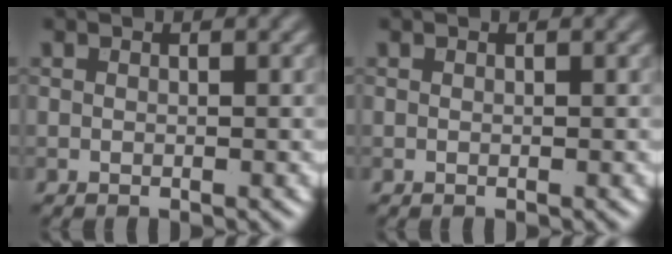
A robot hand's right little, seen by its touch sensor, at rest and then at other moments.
{"total": 0.0}